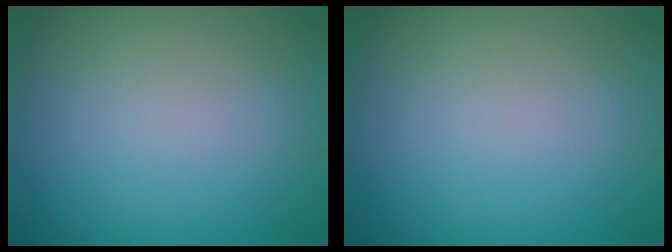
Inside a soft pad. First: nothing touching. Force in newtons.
{"total": 0.0}